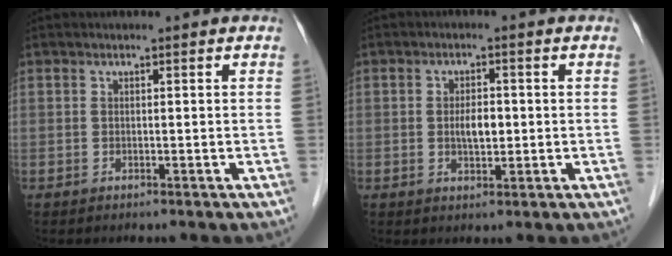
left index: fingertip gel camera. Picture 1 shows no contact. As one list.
[{"total": 3.3, "force": [-0.1, 1.5, 3.0], "torque": [-0.053, 0.001, 0.001]}]